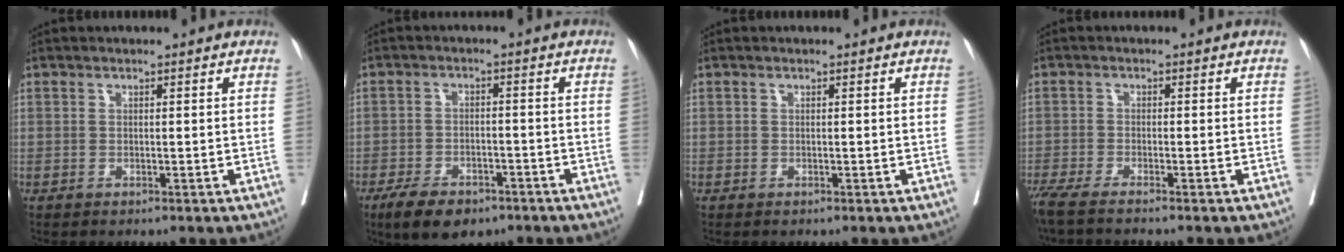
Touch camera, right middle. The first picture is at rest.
{"total": 7.8, "force": [-5.5, 3.4, 4.3], "torque": [-0.073, -0.004, -0.089]}
{"total": 0.0}
{"total": 5.7, "force": [-4.8, -0.3, 3.0], "torque": [-0.043, -0.013, -0.085]}